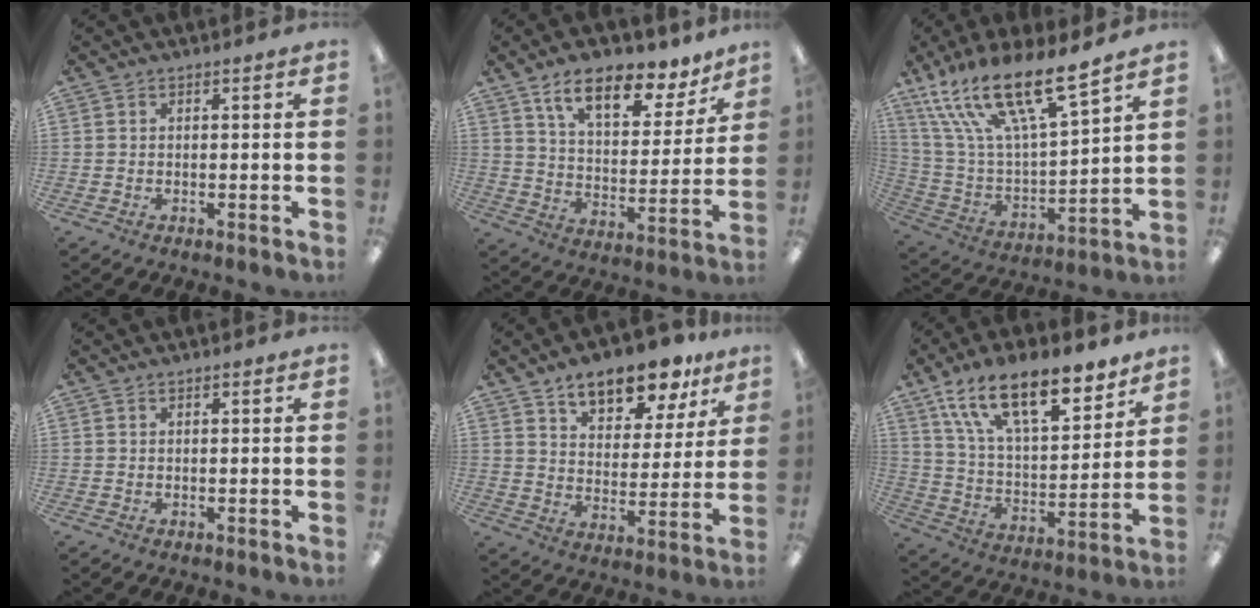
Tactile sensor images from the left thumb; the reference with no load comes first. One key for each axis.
{"total": 14.9, "fx": 10.7, "fy": 5.9, "fz": 8.5, "tx": -0.132, "ty": -0.060, "tz": 0.182}
{"total": 20.7, "fx": 15.7, "fy": 5.1, "fz": 12.5, "tx": -0.242, "ty": -0.105, "tz": 0.270}
{"total": 0.6, "fx": 0.4, "fy": 0.2, "fz": 0.3, "tx": -0.006, "ty": 0.002, "tz": 0.007}
{"total": 13.1, "fx": 10.4, "fy": 5.3, "fz": 5.8, "tx": -0.085, "ty": -0.061, "tz": 0.183}
{"total": 19.6, "fx": 14.0, "fy": 7.7, "fz": 11.3, "tx": -0.195, "ty": -0.073, "tz": 0.243}